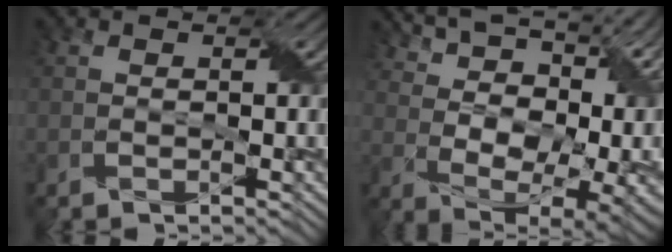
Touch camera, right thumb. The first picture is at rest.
{"total": 19.3, "force": [10.0, 9.3, 13.6], "torque": [-0.212, 0.038, 0.180]}